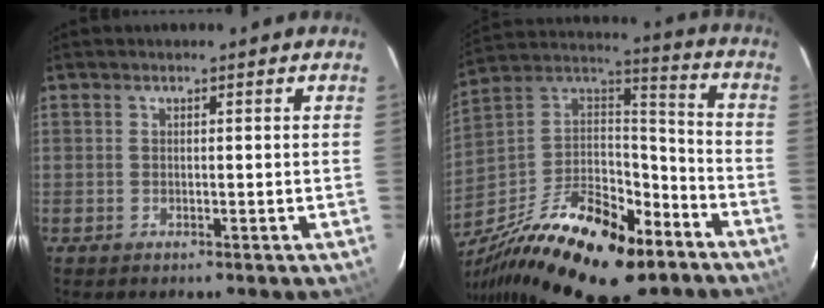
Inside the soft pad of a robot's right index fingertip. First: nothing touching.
{"total": 31.7, "force": [-19.6, 13.3, 21.1], "torque": [-0.405, -0.026, -0.311]}